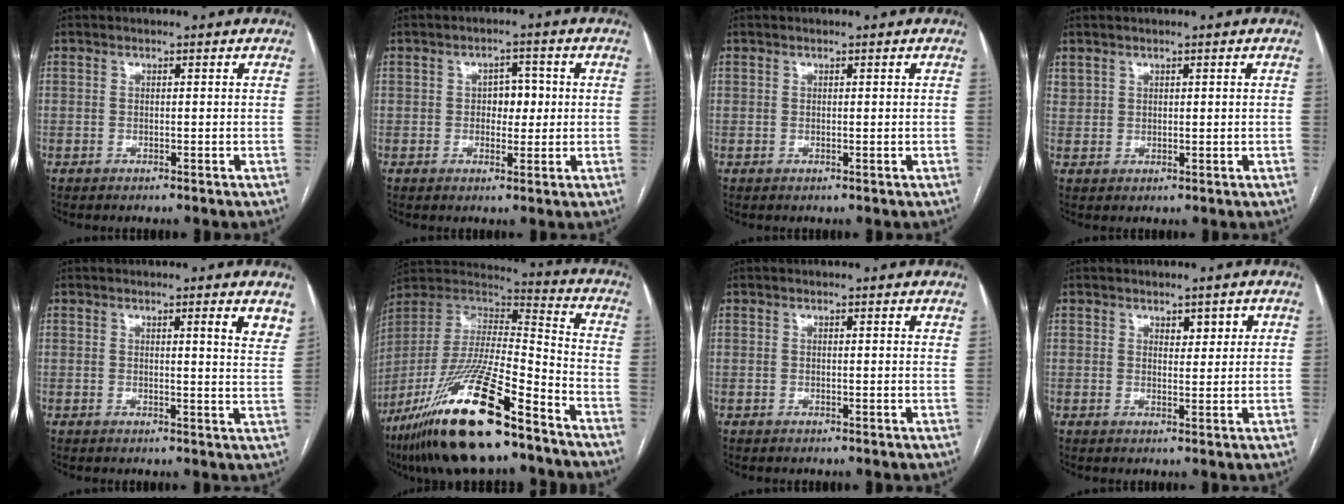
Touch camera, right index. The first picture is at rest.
{"total": 3.9, "force": [0.2, 2.5, 3.0], "torque": [-0.036, 0.010, 0.004]}
{"total": 0.0}
{"total": 1.6, "force": [1.2, 1.1, 0.3], "torque": [-0.001, 0.005, 0.025]}
{"total": 5.3, "force": [3.6, 0.3, 3.8], "torque": [-0.037, -0.017, 0.029]}
{"total": 24.5, "force": [-15.9, 3.8, 18.2], "torque": [-0.365, -0.044, -0.292]}
{"total": 9.0, "force": [7.9, 2.9, 3.1], "torque": [0.005, -0.033, 0.060]}
{"total": 2.6, "force": [1.4, 1.4, 1.7], "torque": [-0.018, 0.000, 0.023]}